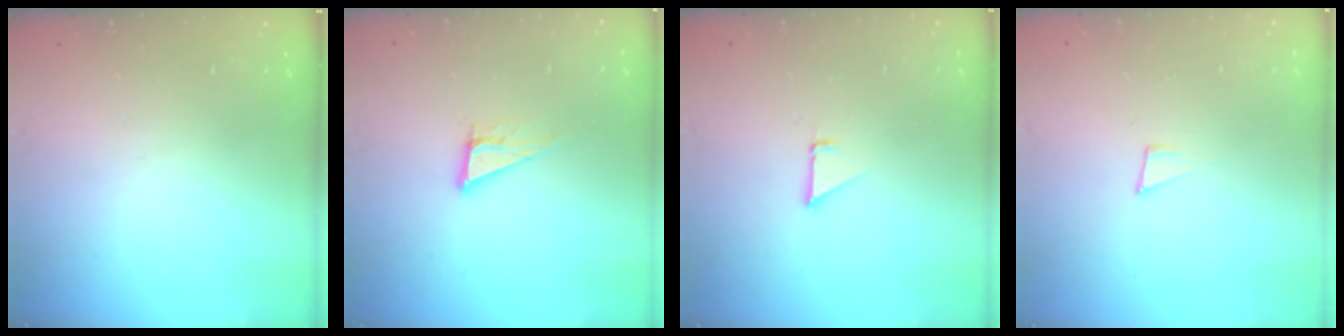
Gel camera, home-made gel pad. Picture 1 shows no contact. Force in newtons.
{"total": 7.6, "press": 7.3, "slide": 2.3}
{"total": 1.3, "press": 1.3, "slide": 0.1}
{"total": 4.8, "press": 3.6, "slide": 3.2}